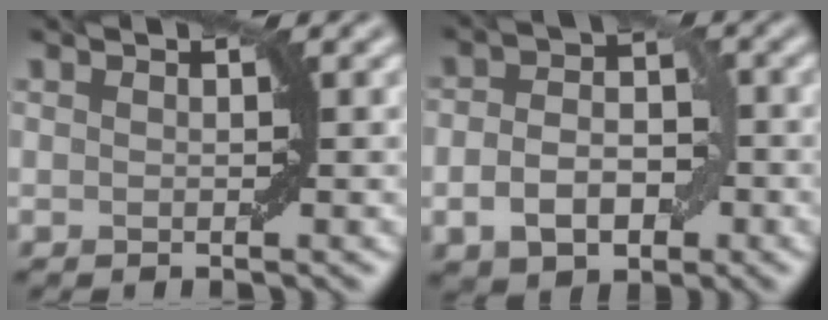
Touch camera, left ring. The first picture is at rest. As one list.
[{"total": 5.2, "force": [-1.6, 3.5, 3.6], "torque": [-0.059, 0.001, -0.031]}]